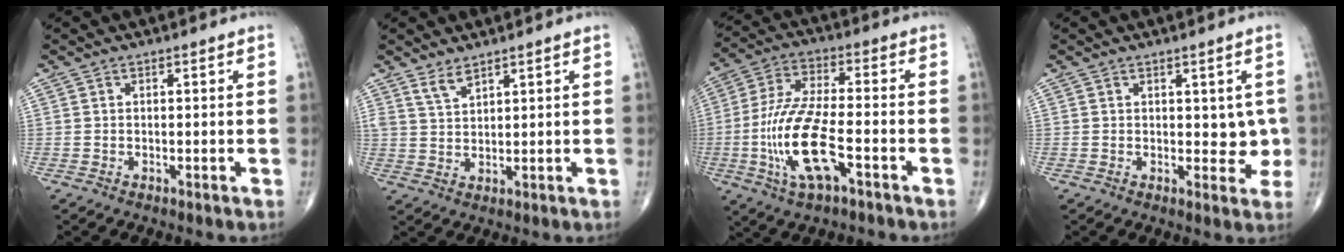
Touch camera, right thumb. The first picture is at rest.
{"total": 3.2, "force": [2.6, 1.0, 1.5], "torque": [-0.026, -0.019, 0.057]}
{"total": 15.2, "force": [-4.8, 5.3, 13.4], "torque": [-0.285, 0.023, -0.087]}
{"total": 4.0, "force": [0.6, 2.6, 3.0], "torque": [-0.005, -0.006, 0.008]}